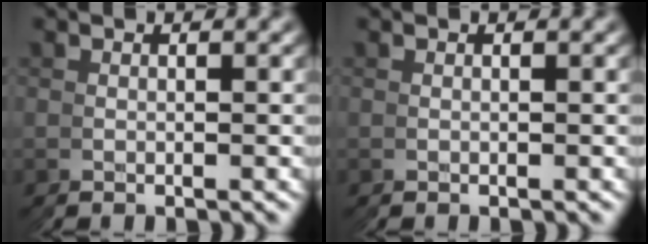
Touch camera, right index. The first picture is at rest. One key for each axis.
{"total": 0.0}